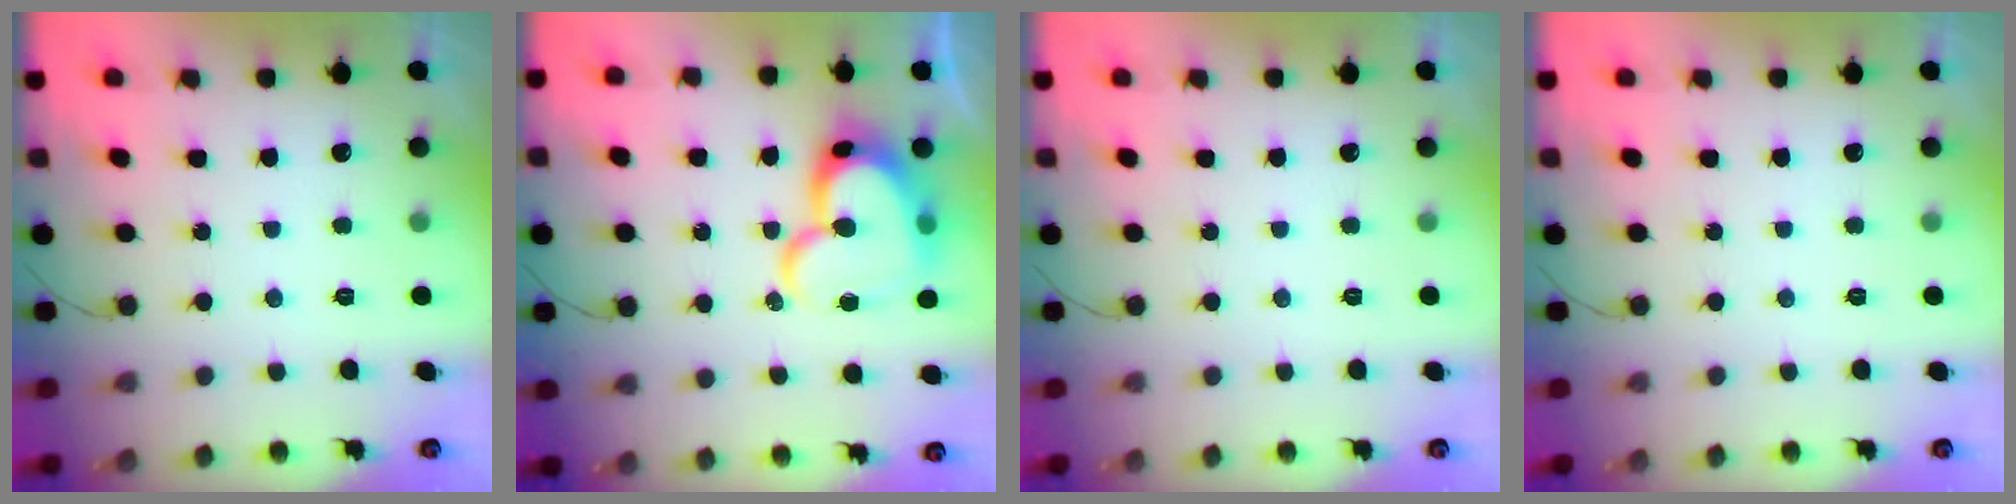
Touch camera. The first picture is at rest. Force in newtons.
{"total": 20.2, "press": 20.1, "slide": 2.3}
{"total": 0.0}
{"total": 0.0}